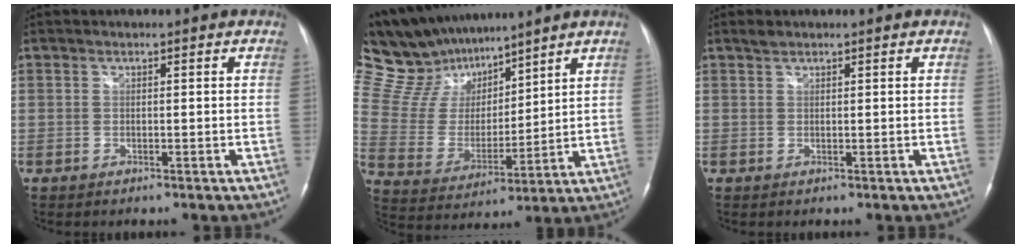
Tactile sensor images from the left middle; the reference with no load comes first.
{"total": 15.3, "force": [13.2, 5.3, 5.6], "torque": [-0.122, 0.024, 0.256]}
{"total": 0.9, "force": [0.8, 0.3, 0.2], "torque": [-0.008, 0.005, 0.016]}